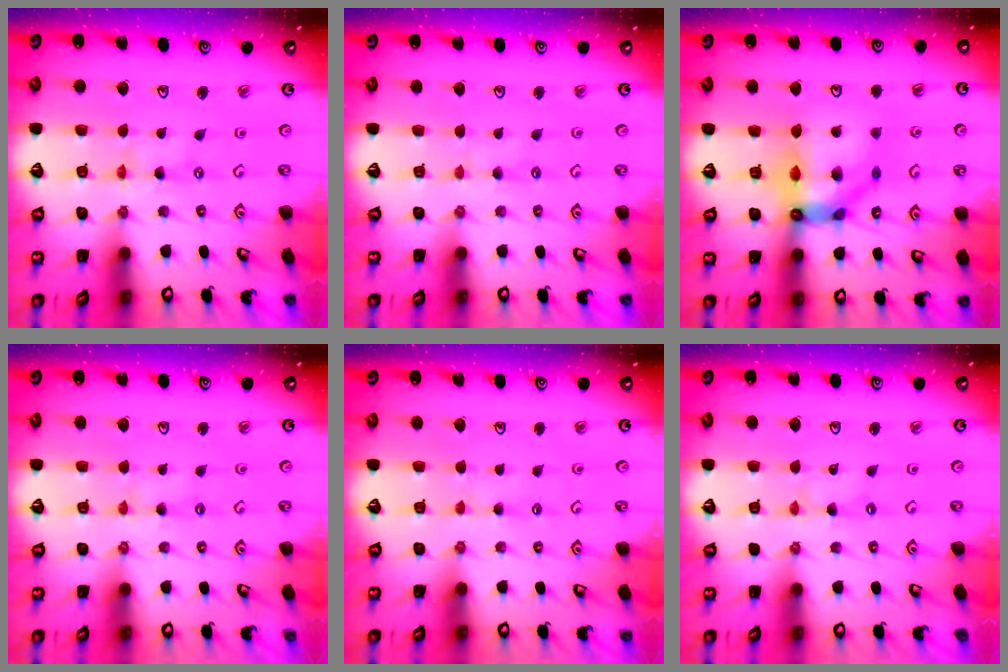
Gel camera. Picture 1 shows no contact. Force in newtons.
{"total": 1.8, "press": 1.7, "slide": 0.4}
{"total": 12.8, "press": 12.7, "slide": 1.3}
{"total": 3.1, "press": 3.1, "slide": 0.4}
{"total": 2.4, "press": 2.4, "slide": 0.3}
{"total": 0.8, "press": 0.8, "slide": 0.1}